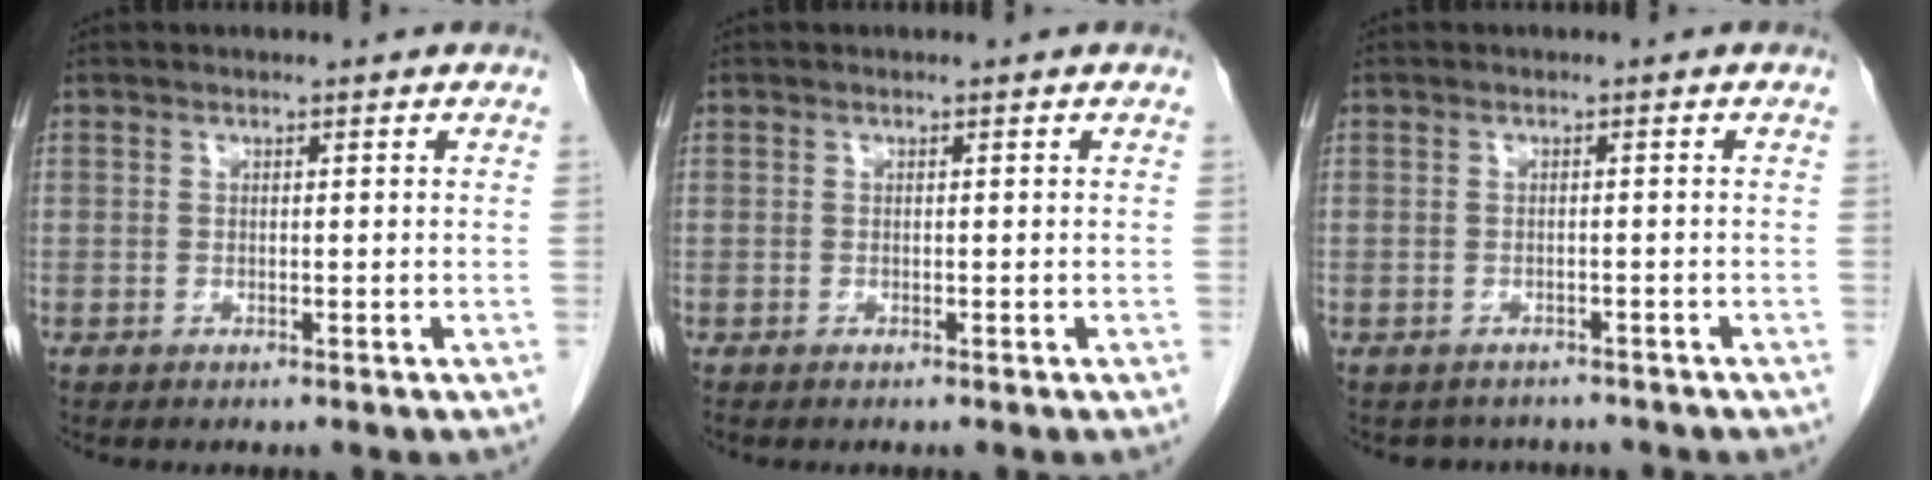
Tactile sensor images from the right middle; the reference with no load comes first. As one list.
[{"total": 0.0}, {"total": 3.6, "force": [-3.3, 1.6, 0.0], "torque": [-0.002, 0.005, -0.042]}]